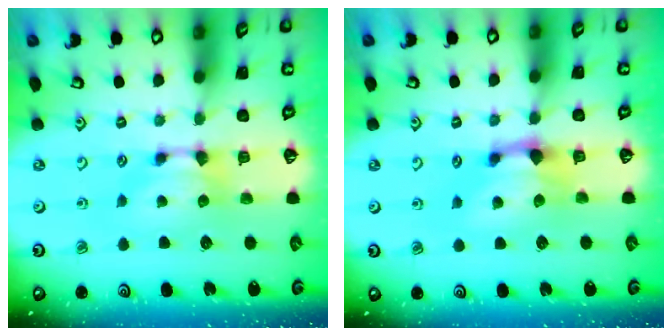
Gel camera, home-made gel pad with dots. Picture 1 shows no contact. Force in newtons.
{"total": 1.4, "press": 0.9, "slide": 1.1}